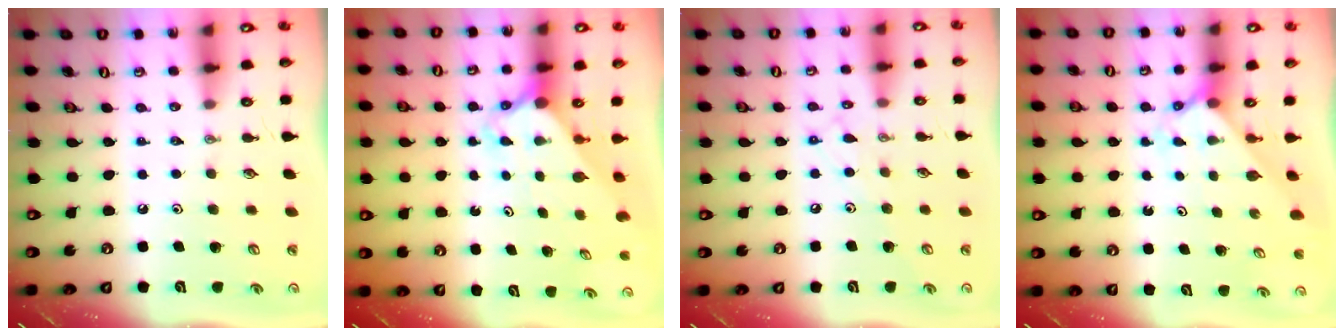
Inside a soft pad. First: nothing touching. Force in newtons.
{"total": 2.5, "press": 2.5, "slide": 0.2}
{"total": 8.9, "press": 8.9, "slide": 0.7}
{"total": 2.3, "press": 2.3, "slide": 0.2}